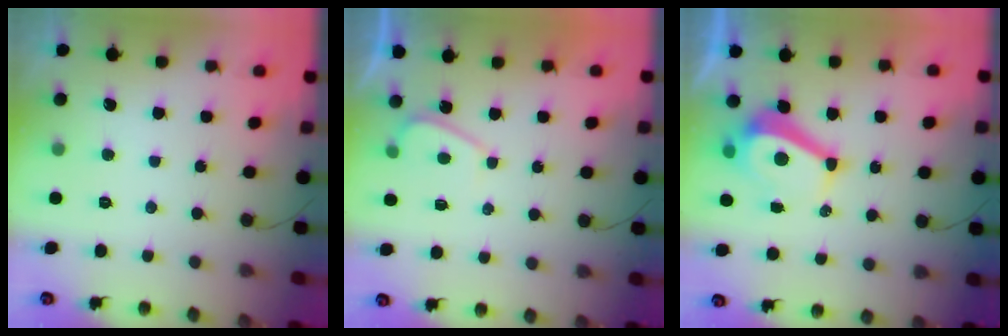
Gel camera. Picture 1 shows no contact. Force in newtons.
{"total": 1.6, "press": 1.5, "slide": 0.6}
{"total": 7.6, "press": 7.6, "slide": 0.7}